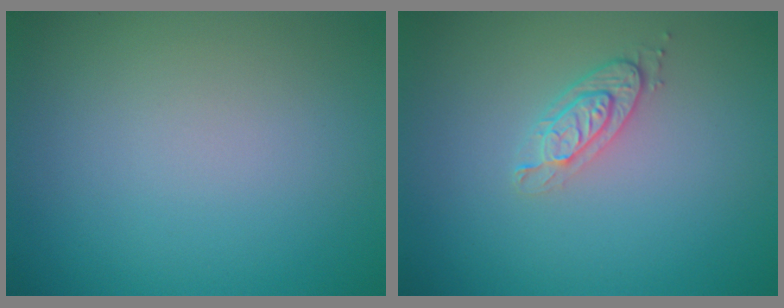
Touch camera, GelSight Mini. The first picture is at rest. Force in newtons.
{"total": 2.1, "press": 1.8, "slide": 1.1}